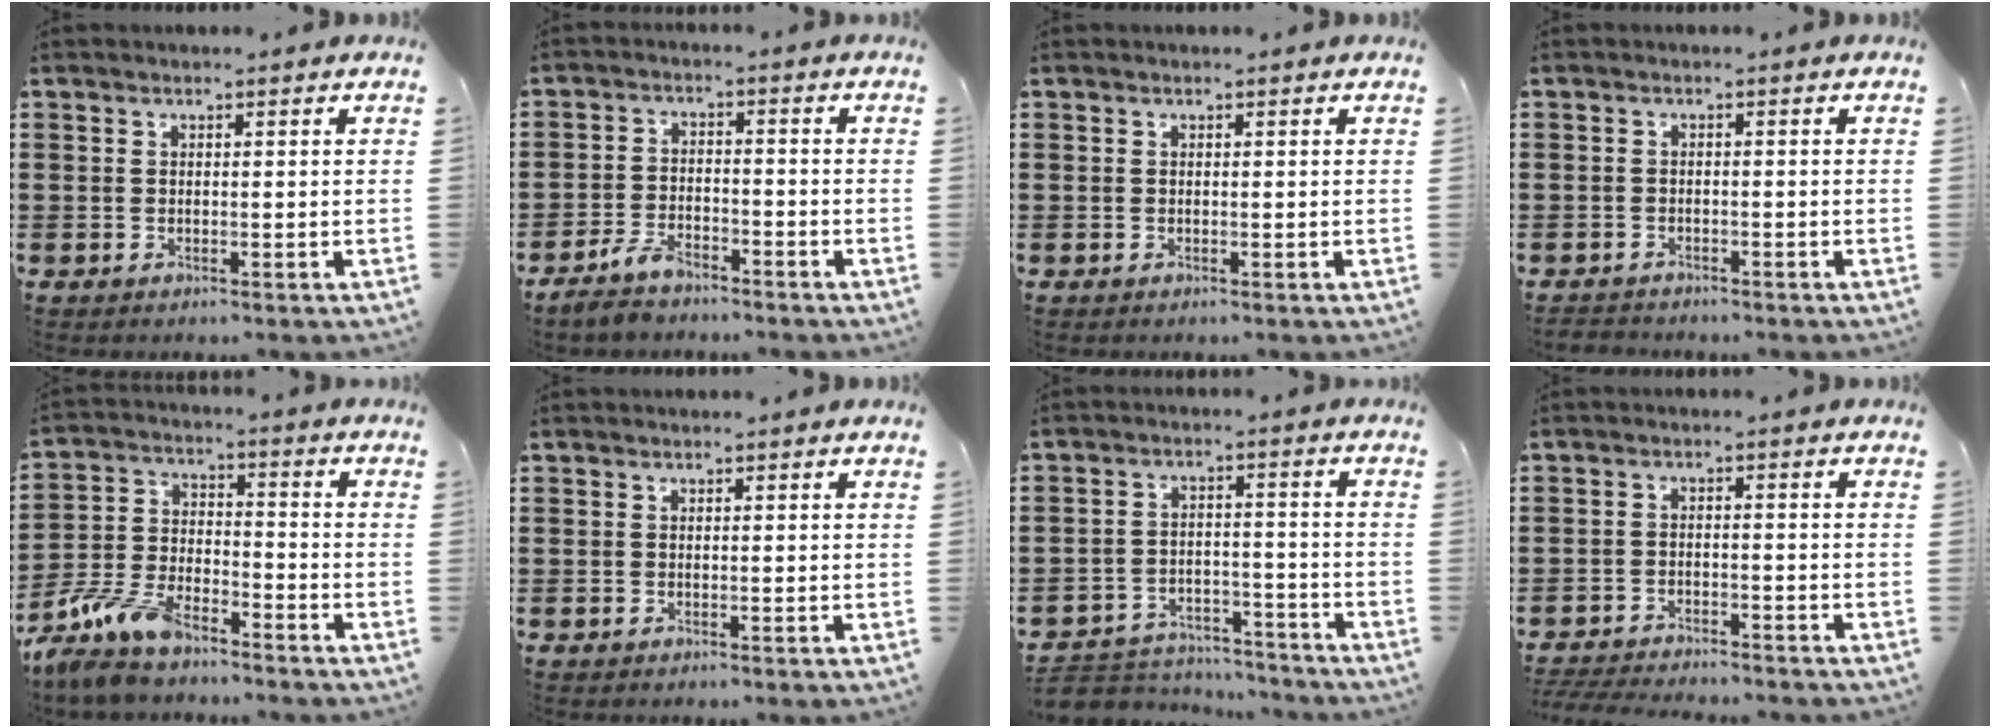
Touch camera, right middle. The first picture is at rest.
{"total": 4.3, "force": [-3.9, 1.3, 1.3], "torque": [-0.037, 0.003, -0.083]}
{"total": 0.0}
{"total": 1.3, "force": [-1.2, 0.3, -0.2], "torque": [0.000, 0.004, -0.028]}
{"total": 8.8, "force": [-7.4, 2.7, 3.9], "torque": [-0.104, 0.004, -0.150]}
{"total": 0.0}
{"total": 4.9, "force": [-4.8, 1.0, 0.0], "torque": [-0.009, 0.011, -0.101]}
{"total": 3.4, "force": [-3.4, 0.2, 0.3], "torque": [-0.015, -0.002, -0.074]}